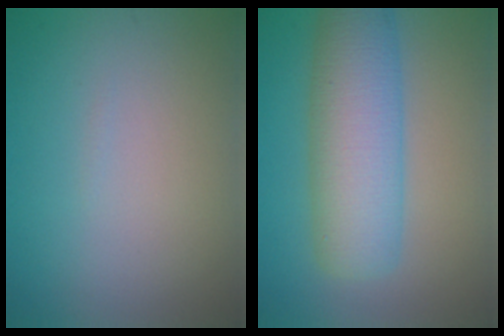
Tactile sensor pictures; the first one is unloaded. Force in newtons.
{"total": 7.9, "press": 7.9, "slide": 0.3}